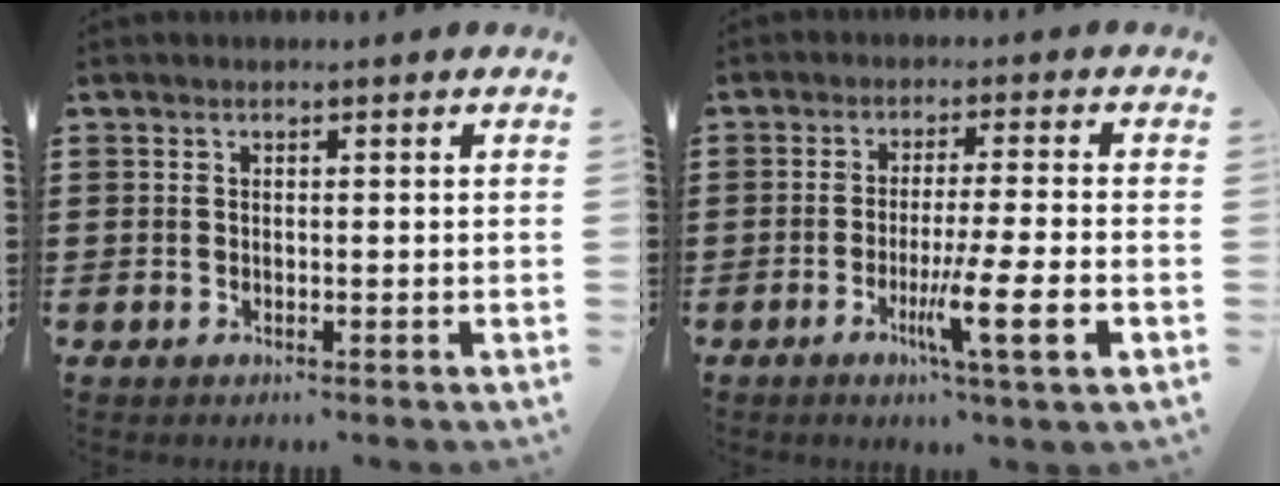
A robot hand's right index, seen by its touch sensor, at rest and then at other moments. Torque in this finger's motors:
{"motor_torque": [1.15, -0.66, 0.30, 0.11]}